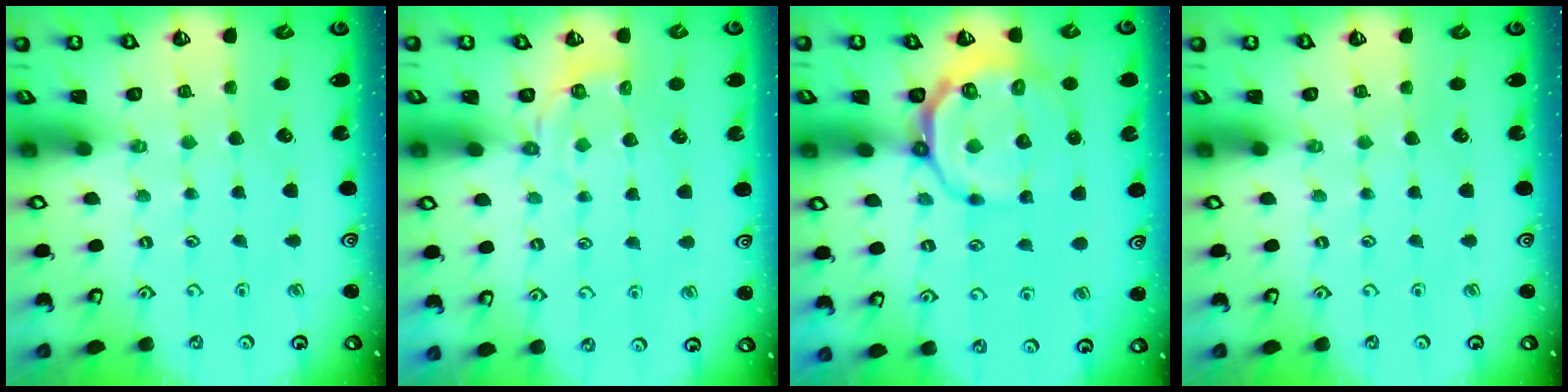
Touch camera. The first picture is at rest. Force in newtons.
{"total": 3.8, "press": 3.2, "slide": 2.1}
{"total": 9.9, "press": 9.4, "slide": 2.9}
{"total": 0.0}